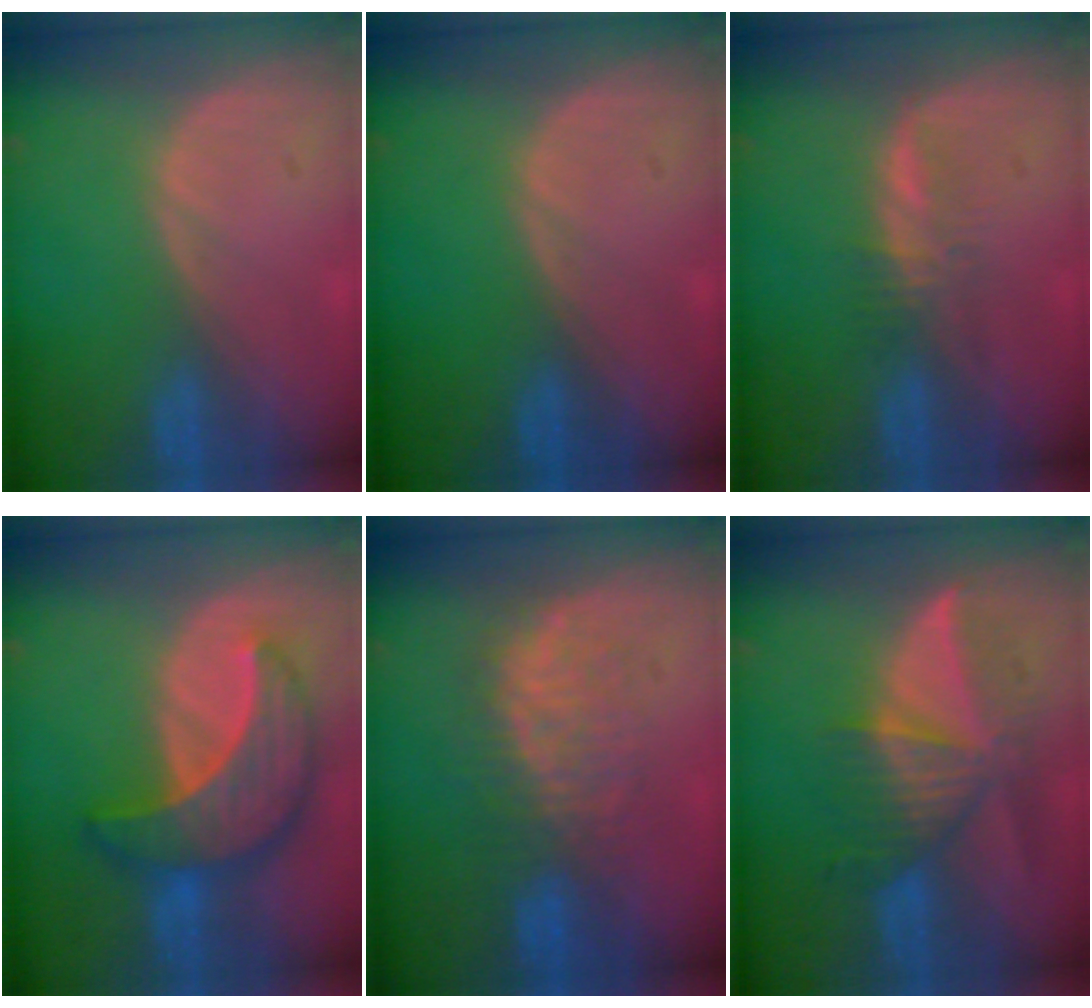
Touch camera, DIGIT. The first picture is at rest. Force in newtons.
{"total": 0.0}
{"total": 2.8, "press": 2.7, "slide": 0.5}
{"total": 10.0, "press": 10.0, "slide": 0.8}
{"total": 7.6, "press": 7.5, "slide": 1.0}
{"total": 8.2, "press": 7.8, "slide": 2.5}